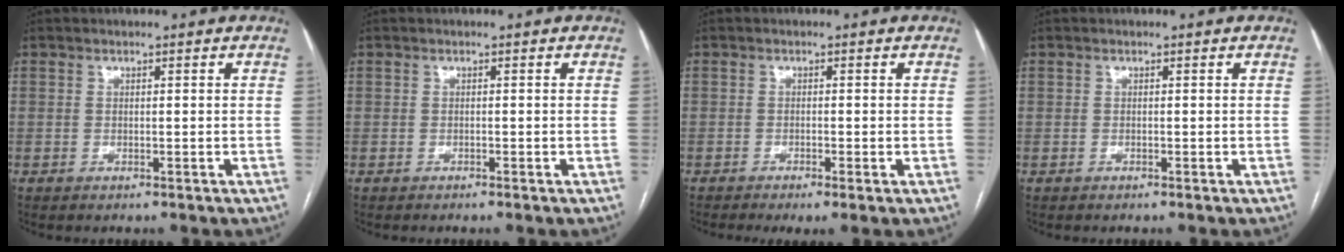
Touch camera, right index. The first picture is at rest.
{"total": 0.0}
{"total": 3.1, "force": [-1.6, 0.5, 2.6], "torque": [-0.044, -0.009, -0.028]}
{"total": 0.0}